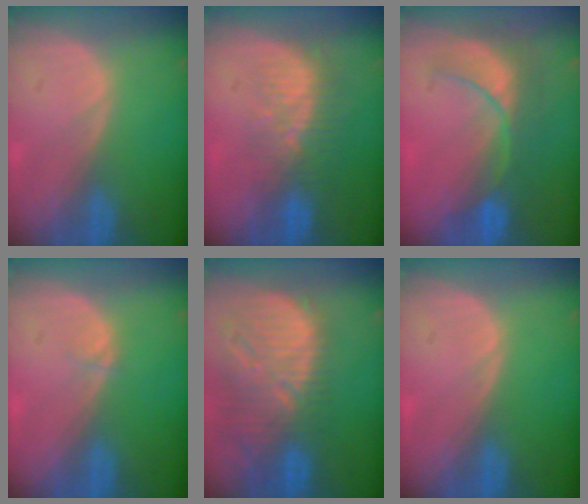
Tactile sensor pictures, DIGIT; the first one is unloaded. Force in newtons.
{"total": 8.2, "press": 7.1, "slide": 4.0}
{"total": 8.5, "press": 7.9, "slide": 3.3}
{"total": 0.5, "press": 0.5, "slide": 0.1}
{"total": 13.3, "press": 11.5, "slide": 6.7}
{"total": 0.0}